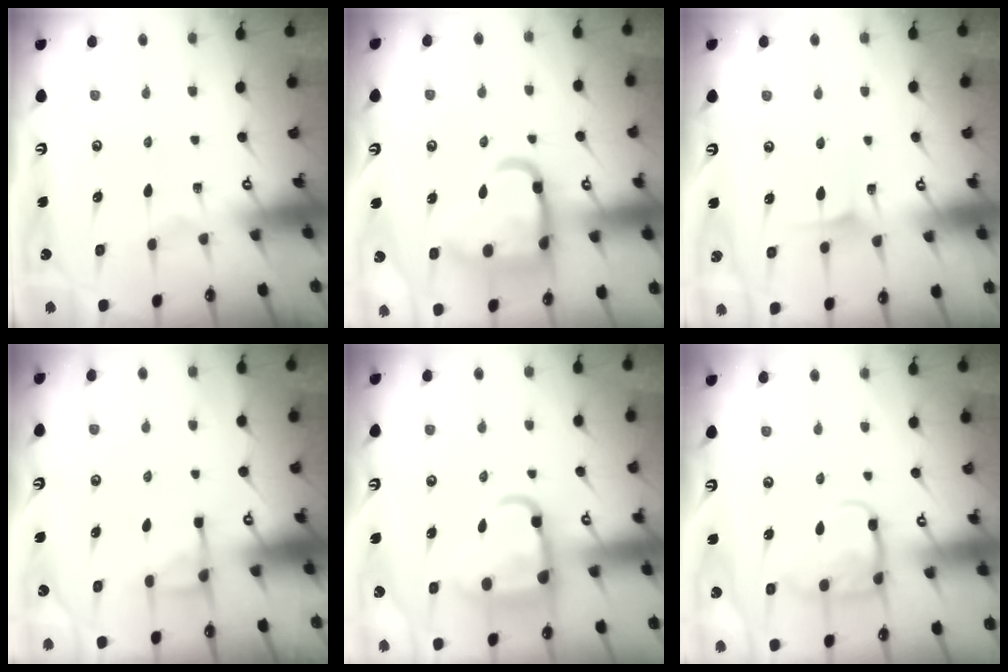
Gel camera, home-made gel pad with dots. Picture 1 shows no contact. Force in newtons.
{"total": 19.5, "press": 19.4, "slide": 1.8}
{"total": 6.2, "press": 6.1, "slide": 1.0}
{"total": 6.4, "press": 6.4, "slide": 0.6}
{"total": 11.5, "press": 11.4, "slide": 1.6}
{"total": 13.8, "press": 13.8, "slide": 1.1}